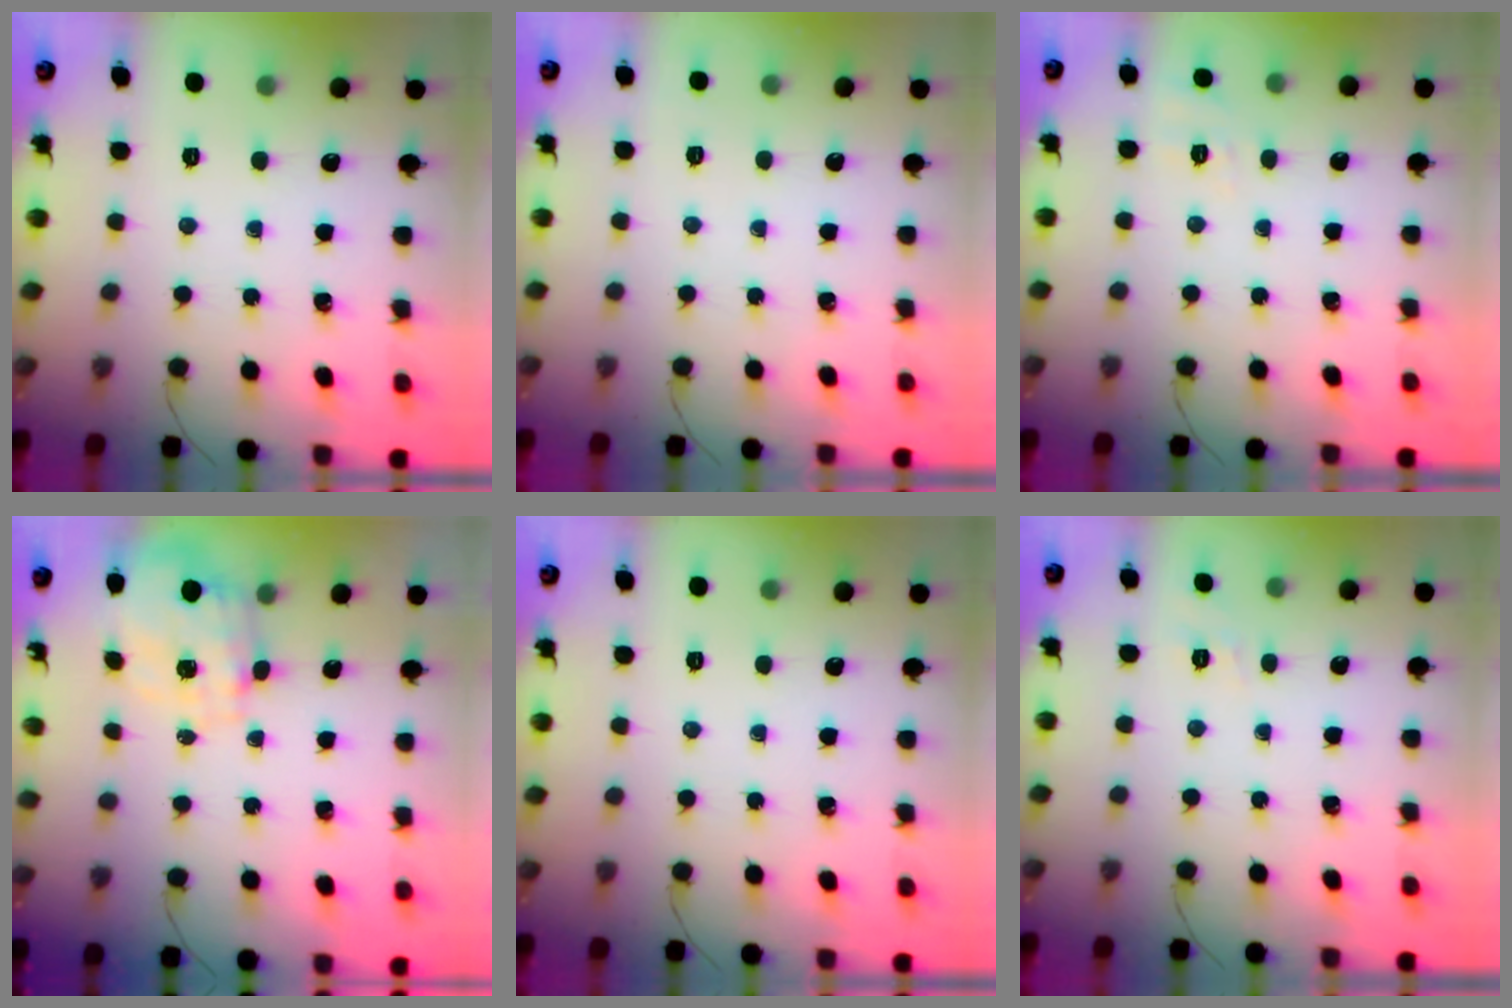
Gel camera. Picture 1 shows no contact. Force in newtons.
{"total": 4.1, "press": 3.8, "slide": 1.6}
{"total": 5.5, "press": 5.0, "slide": 2.3}
{"total": 2.9, "press": 2.7, "slide": 1.1}
{"total": 0.0}
{"total": 1.8, "press": 1.2, "slide": 1.4}